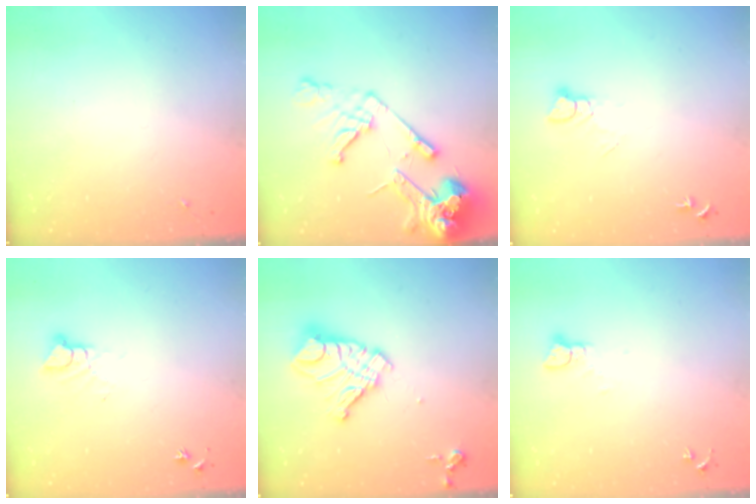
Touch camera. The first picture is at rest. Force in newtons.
{"total": 16.9, "press": 16.7, "slide": 2.4}
{"total": 5.5, "press": 5.5, "slide": 0.5}
{"total": 5.1, "press": 5.1, "slide": 0.4}
{"total": 15.7, "press": 15.6, "slide": 1.8}
{"total": 2.1, "press": 2.1, "slide": 0.2}